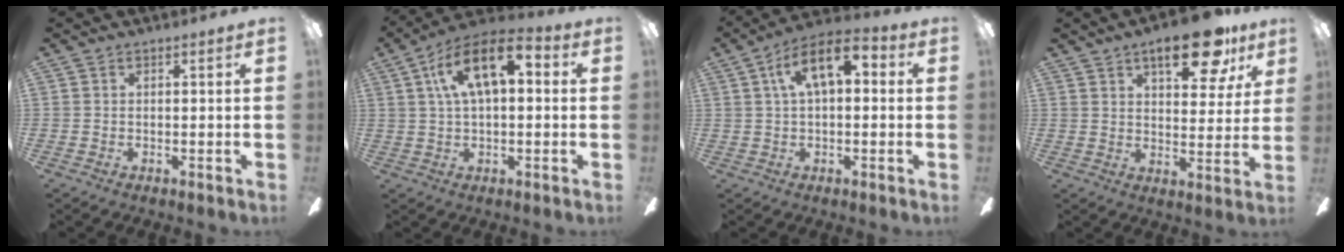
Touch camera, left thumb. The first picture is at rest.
{"total": 14.2, "force": [4.9, 7.2, 11.2], "torque": [-0.196, 0.007, 0.087]}
{"total": 11.3, "force": [3.8, 5.7, 9.0], "torque": [-0.140, 0.004, 0.066]}
{"total": 15.6, "force": [9.2, 6.5, 10.8], "torque": [-0.135, -0.038, 0.145]}